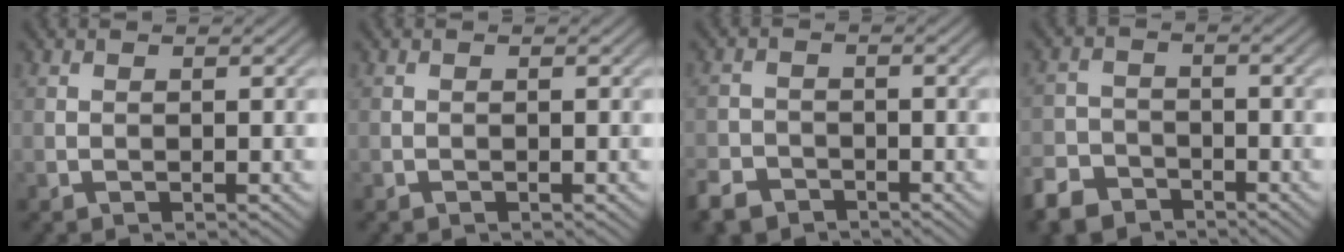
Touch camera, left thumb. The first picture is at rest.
{"total": 0.0}
{"total": 4.1, "force": [-3.2, 2.2, 1.2], "torque": [-0.029, -0.005, -0.068]}
{"total": 5.2, "force": [-4.0, 2.8, 1.7], "torque": [-0.039, -0.004, -0.087]}